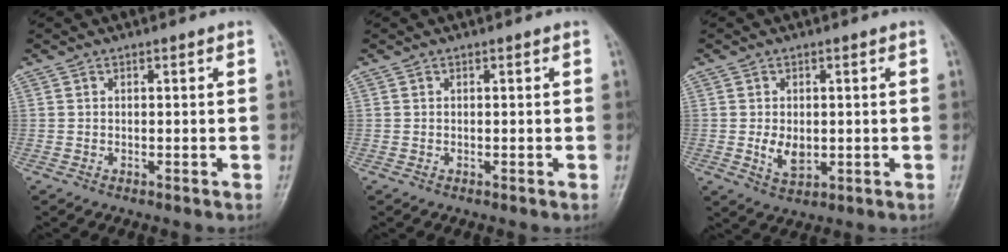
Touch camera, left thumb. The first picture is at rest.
{"total": 0.0}
{"total": 4.7, "force": [-0.3, 3.0, 3.6], "torque": [-0.054, -0.008, 0.004]}